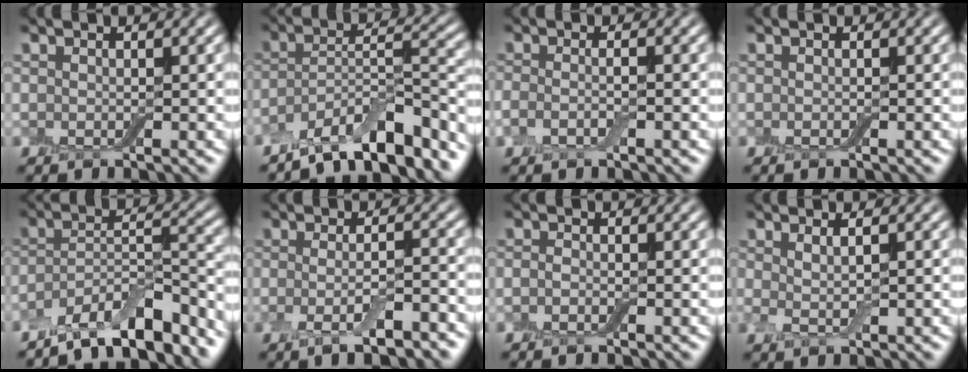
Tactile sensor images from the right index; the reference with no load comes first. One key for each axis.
{"total": 9.6, "fx": -7.6, "fy": 2.7, "fz": 5.3, "tx": -0.076, "ty": 0.009, "tz": -0.134}
{"total": 1.4, "fx": -0.7, "fy": 0.4, "fz": 1.2, "tx": -0.028, "ty": -0.001, "tz": -0.019}
{"total": 0.0}
{"total": 8.7, "fx": -7.0, "fy": 2.4, "fz": 4.5, "tx": -0.066, "ty": 0.002, "tz": -0.125}
{"total": 3.8, "fx": -1.6, "fy": 0.8, "fz": 3.4, "tx": -0.066, "ty": -0.002, "tz": -0.031}
{"total": 0.8, "fx": -0.4, "fy": 0.4, "fz": 0.5, "tx": -0.013, "ty": 0.002, "tz": -0.012}
{"total": 1.7, "fx": 0.5, "fy": 0.5, "fz": 1.5, "tx": -0.037, "ty": 0.000, "tz": 0.009}